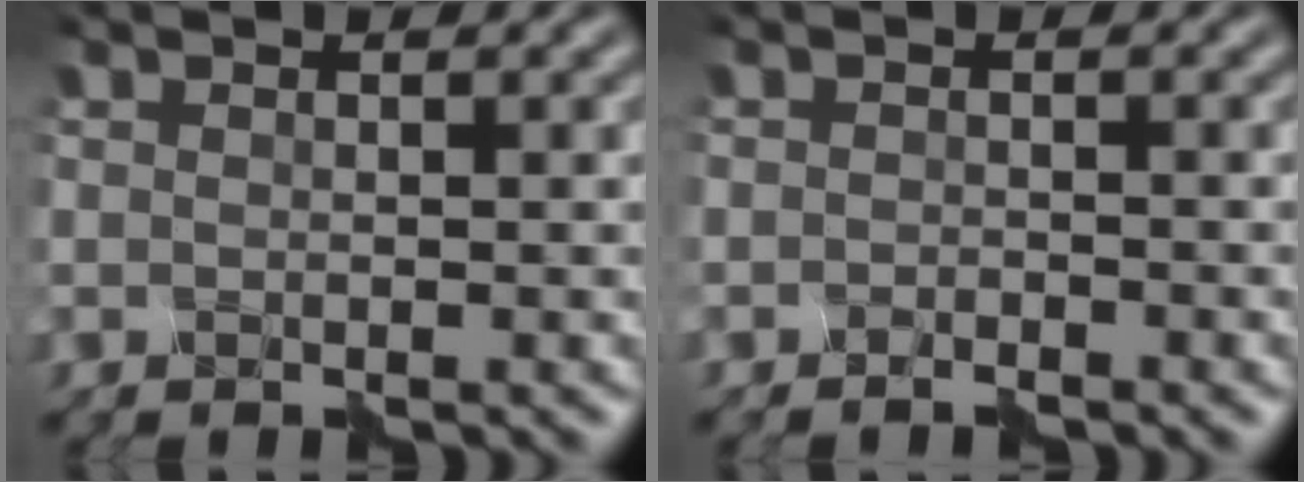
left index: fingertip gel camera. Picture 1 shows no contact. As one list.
[{"total": 0.8, "force": [-0.8, 0.0, 0.2], "torque": [-0.002, 0.002, -0.009]}]